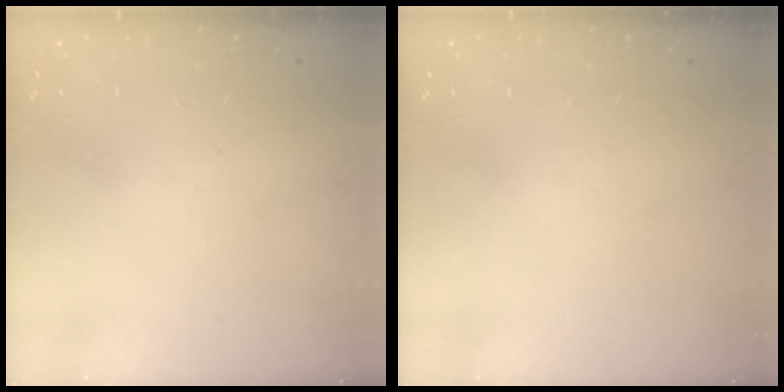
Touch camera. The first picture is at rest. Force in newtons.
{"total": 0.0}